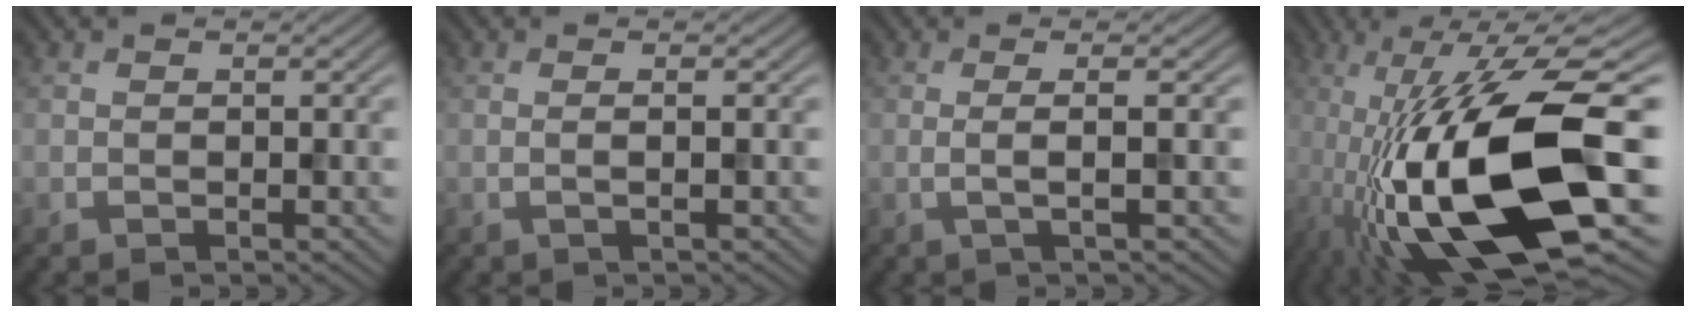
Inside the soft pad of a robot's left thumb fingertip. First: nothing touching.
{"total": 1.3, "force": [0.1, 0.3, 1.2], "torque": [-0.018, 0.004, -0.006]}
{"total": 2.6, "force": [0.1, 0.5, 2.6], "torque": [-0.040, 0.005, -0.008]}
{"total": 17.9, "force": [-6.2, 5.7, 15.8], "torque": [-0.293, -0.002, -0.104]}